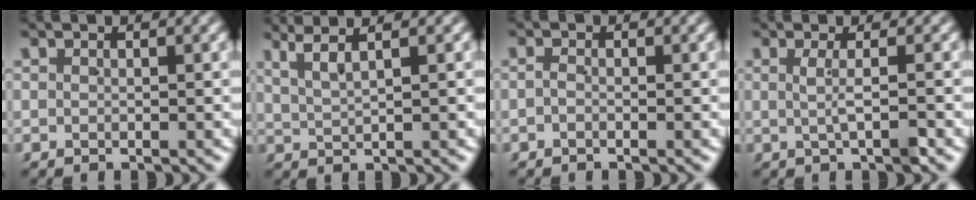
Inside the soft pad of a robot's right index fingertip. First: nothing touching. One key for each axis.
{"total": 3.3, "fx": 2.5, "fy": 0.7, "fz": 2.0, "tx": -0.038, "ty": 0.009, "tz": 0.043}
{"total": 0.6, "fx": -0.5, "fy": 0.0, "fz": 0.2, "tx": -0.001, "ty": 0.001, "tz": -0.013}
{"total": 1.9, "fx": -0.2, "fy": -0.2, "fz": 1.9, "tx": -0.031, "ty": 0.001, "tz": 0.001}